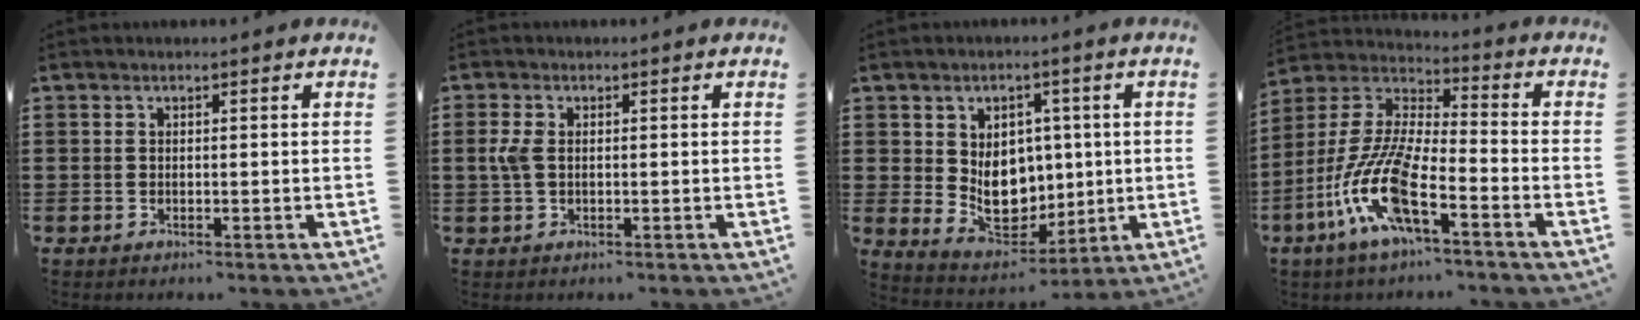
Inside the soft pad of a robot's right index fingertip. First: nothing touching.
{"total": 3.0, "force": [0.1, 1.7, 2.5], "torque": [-0.075, -0.001, -0.006]}
{"total": 8.2, "force": [0.5, 6.5, 4.9], "torque": [-0.082, 0.005, 0.010]}
{"total": 12.5, "force": [-6.9, 2.8, 10.0], "torque": [-0.248, -0.019, -0.144]}